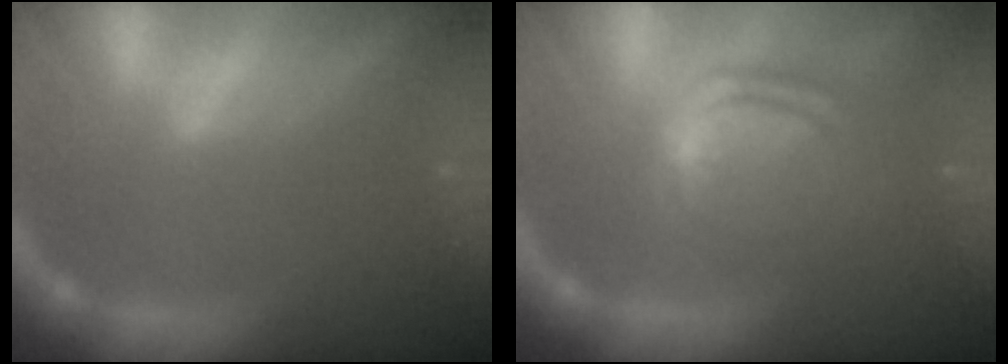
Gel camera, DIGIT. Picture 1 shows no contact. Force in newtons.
{"total": 7.6}